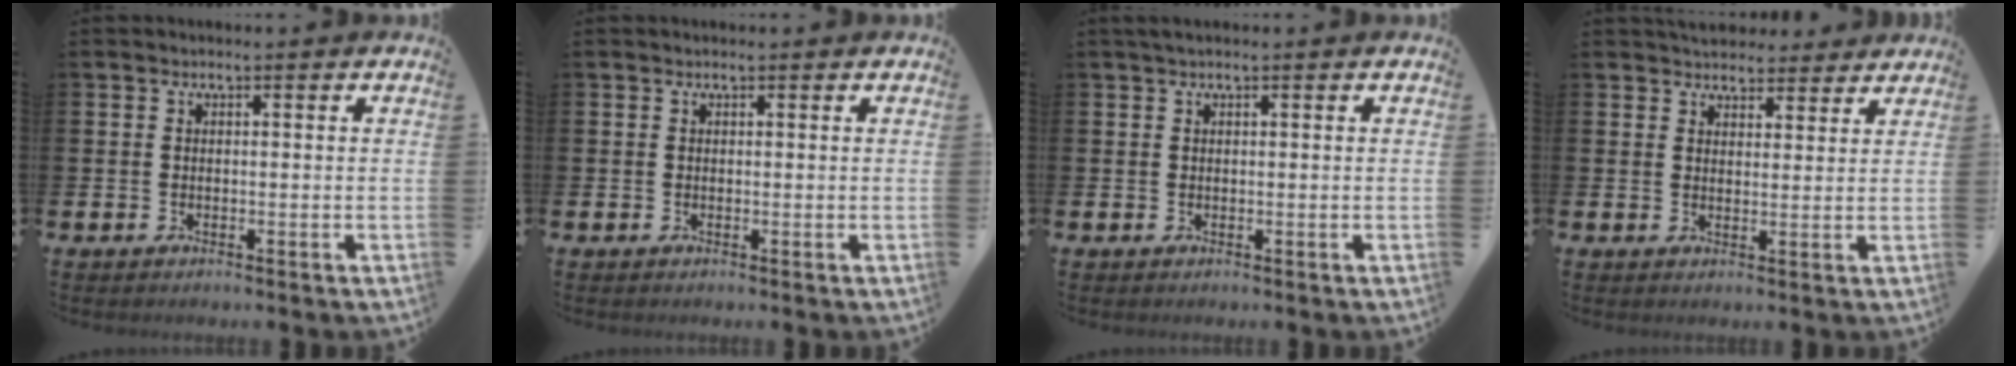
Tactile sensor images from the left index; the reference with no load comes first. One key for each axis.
{"total": 0.0}
{"total": 0.8, "fx": 0.6, "fy": 0.1, "fz": 0.5, "tx": -0.004, "ty": 0.000, "tz": 0.009}
{"total": 4.1, "fx": 3.9, "fy": 1.4, "fz": -0.2, "tx": 0.006, "ty": -0.024, "tz": 0.069}